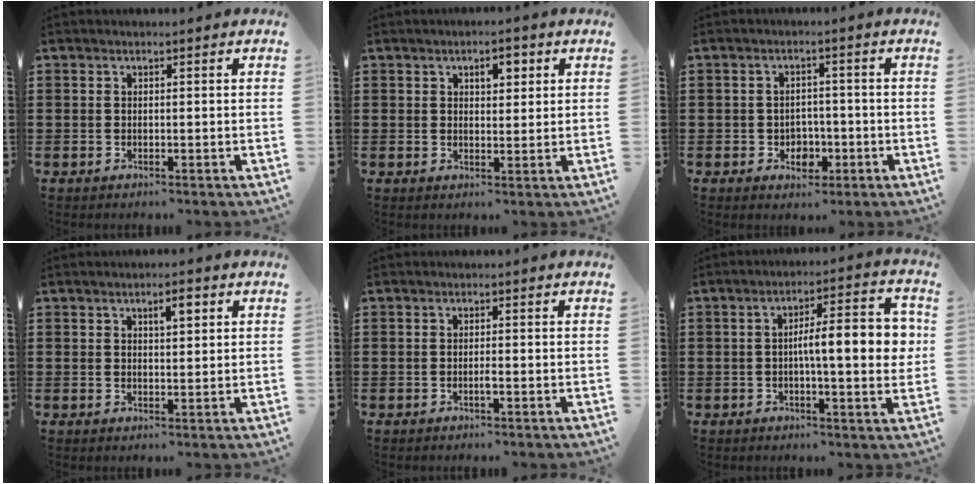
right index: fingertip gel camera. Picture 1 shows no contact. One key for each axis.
{"total": 3.1, "fx": 1.3, "fy": 1.6, "fz": 2.3, "tx": -0.026, "ty": 0.001, "tz": 0.015}
{"total": 3.0, "fx": -1.2, "fy": 2.4, "fz": 1.4, "tx": -0.025, "ty": 0.000, "tz": -0.027}
{"total": 2.8, "fx": 1.2, "fy": 0.9, "fz": 2.4, "tx": -0.033, "ty": 0.001, "tz": 0.015}
{"total": 1.1, "fx": -0.5, "fy": 0.1, "fz": 1.0, "tx": -0.020, "ty": -0.002, "tz": -0.009}
{"total": 9.7, "fx": 0.4, "fy": 2.4, "fz": 9.4, "tx": -0.143, "ty": 0.000, "tz": 0.000}